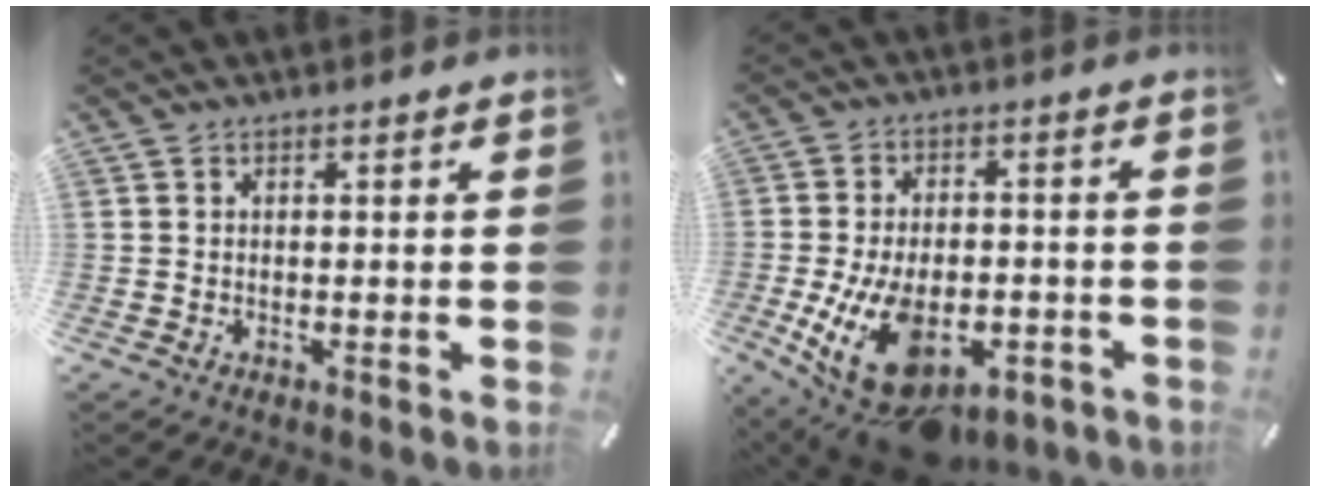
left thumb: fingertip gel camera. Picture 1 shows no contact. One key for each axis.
{"total": 17.7, "fx": -6.4, "fy": 10.1, "fz": 13.0, "tx": -0.249, "ty": 0.024, "tz": -0.098}